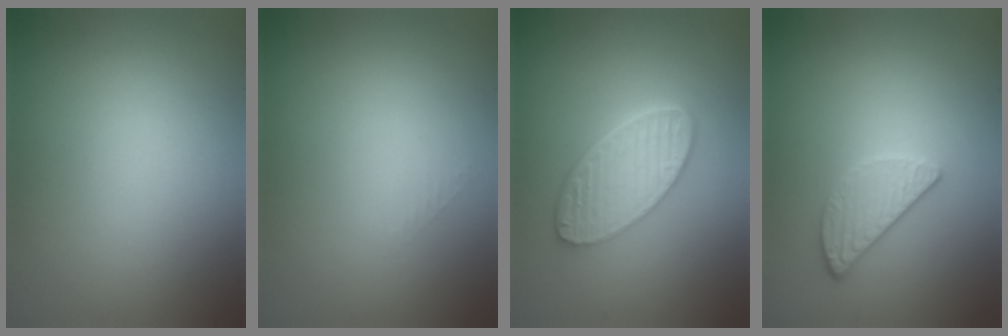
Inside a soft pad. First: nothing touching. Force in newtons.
{"total": 0.6, "press": 0.6, "slide": 0.0}
{"total": 5.5, "press": 4.4, "slide": 3.3}
{"total": 2.4, "press": 2.1, "slide": 1.1}